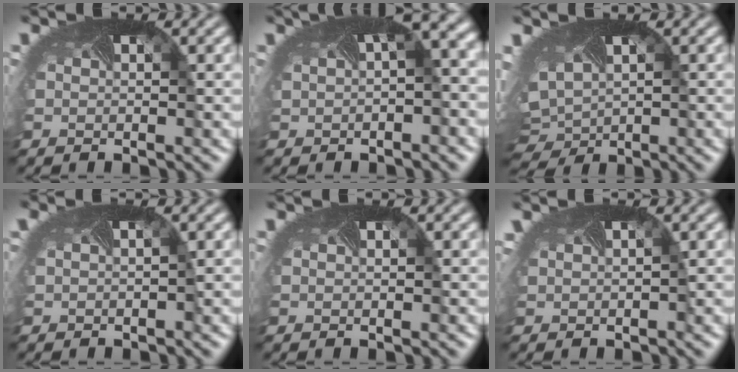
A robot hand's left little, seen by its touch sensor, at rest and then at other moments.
{"total": 8.0, "force": [2.4, 3.1, 6.9], "torque": [-0.129, 0.008, 0.053]}
{"total": 4.9, "force": [0.5, 3.5, 3.5], "torque": [-0.085, -0.013, 0.026]}
{"total": 1.6, "force": [0.3, 0.9, 1.3], "torque": [-0.011, 0.010, 0.001]}
{"total": 0.0}
{"total": 1.9, "force": [0.8, 1.0, 1.4], "torque": [-0.029, 0.005, 0.009]}